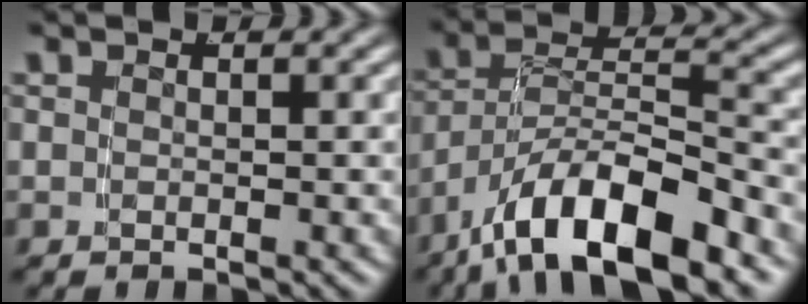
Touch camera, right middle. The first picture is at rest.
{"total": 8.6, "force": [-4.2, 4.1, 6.3], "torque": [-0.105, -0.018, -0.060]}